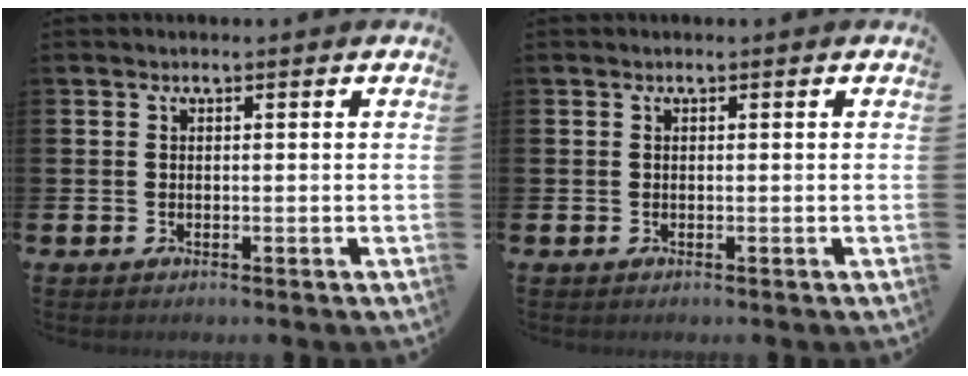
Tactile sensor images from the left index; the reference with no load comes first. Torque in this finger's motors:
{"motor_torque": [0.00, 0.00, 0.00, 0.01]}